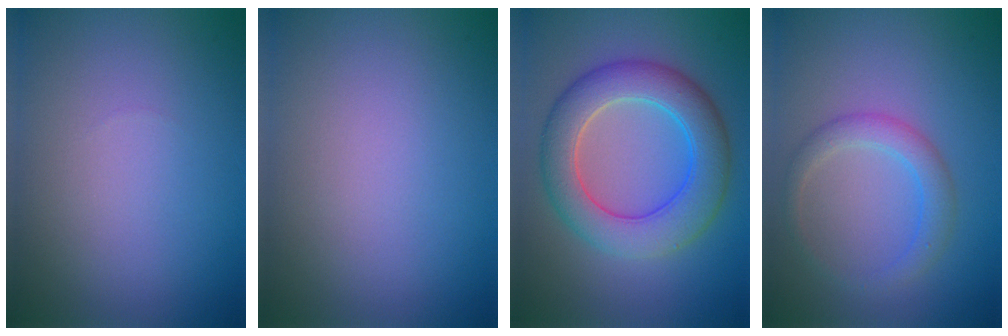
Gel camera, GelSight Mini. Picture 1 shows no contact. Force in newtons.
{"total": 0.0}
{"total": 7.0, "press": 7.0, "slide": 0.2}
{"total": 2.5, "press": 2.5, "slide": 0.0}